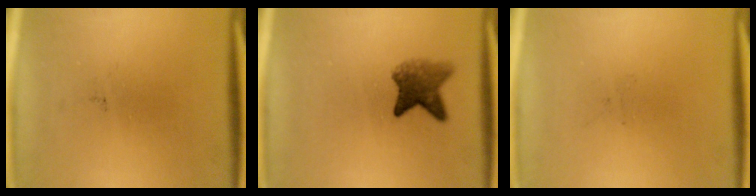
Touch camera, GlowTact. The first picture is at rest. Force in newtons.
{"total": 4.7}
{"total": 0.0}